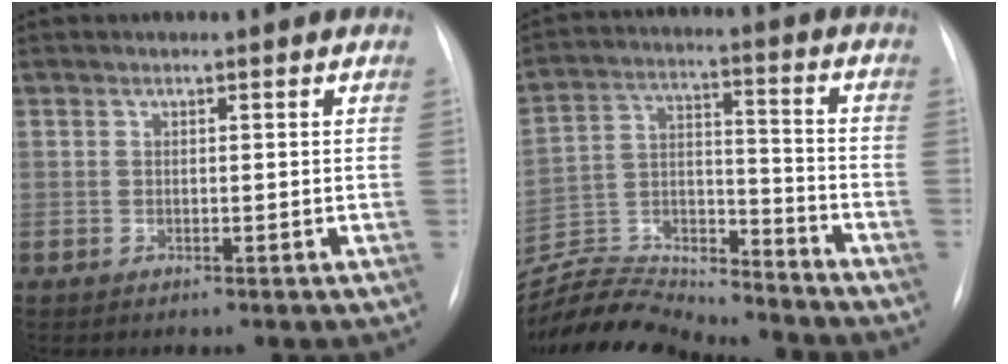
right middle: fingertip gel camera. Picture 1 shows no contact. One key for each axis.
{"total": 16.1, "fx": -15.9, "fy": 1.1, "fz": 2.5, "tx": -0.051, "ty": 0.030, "tz": -0.269}